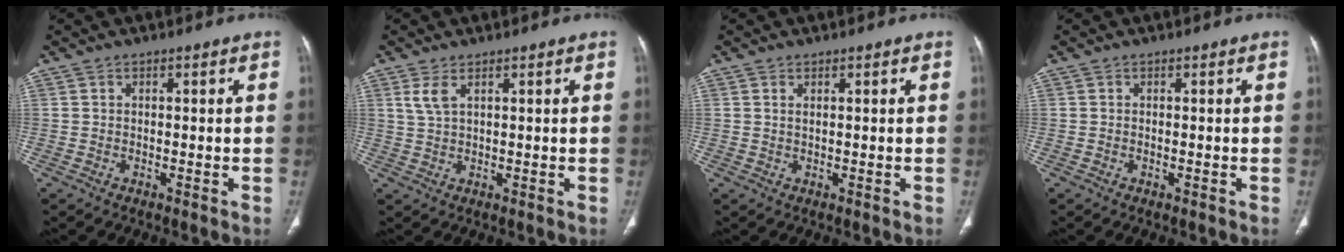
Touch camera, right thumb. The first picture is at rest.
{"total": 2.9, "force": [1.5, 1.1, 2.3], "torque": [-0.054, 0.001, 0.041]}
{"total": 0.8, "force": [0.4, 0.3, 0.7], "torque": [-0.015, 0.002, 0.007]}
{"total": 0.0}